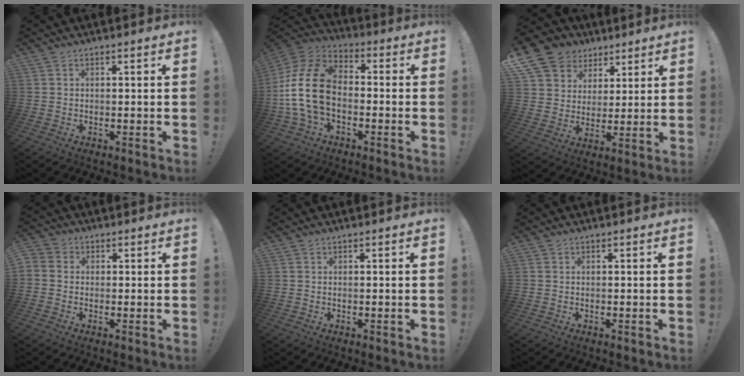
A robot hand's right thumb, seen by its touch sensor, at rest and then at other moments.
{"total": 18.8, "force": [-2.1, 12.8, 13.5], "torque": [-0.258, 0.031, -0.024]}
{"total": 12.6, "force": [6.9, 9.8, 3.9], "torque": [-0.062, -0.048, 0.138]}
{"total": 5.3, "force": [-0.5, 4.9, 2.0], "torque": [-0.040, 0.015, -0.005]}
{"total": 0.0}
{"total": 0.0}